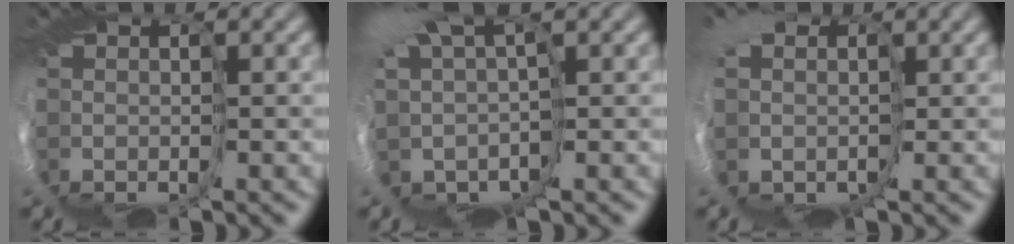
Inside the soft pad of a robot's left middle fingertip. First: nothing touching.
{"total": 5.4, "force": [1.8, 2.7, 4.3], "torque": [-0.102, -0.015, 0.024]}
{"total": 5.7, "force": [1.0, 4.9, 2.8], "torque": [-0.057, -0.016, -0.001]}